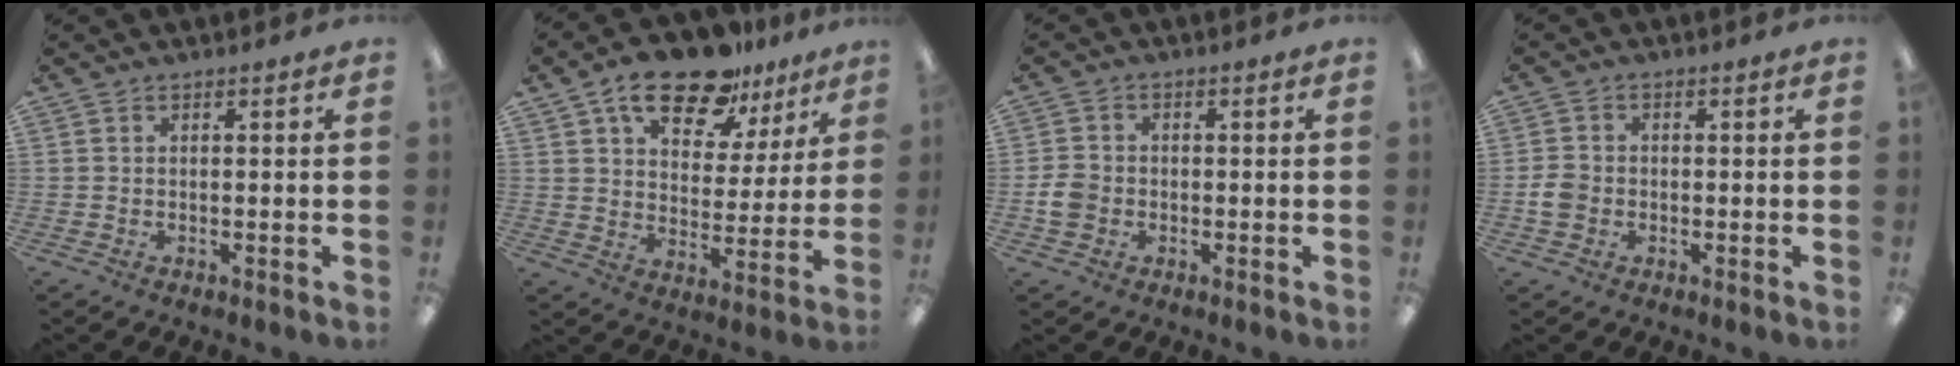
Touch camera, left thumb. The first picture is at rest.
{"total": 16.2, "force": [11.7, 7.5, 8.3], "torque": [-0.137, -0.060, 0.206]}
{"total": 4.5, "force": [-0.9, 3.7, 2.4], "torque": [-0.046, 0.008, -0.015]}
{"total": 3.7, "force": [-0.8, 3.2, 1.9], "torque": [-0.036, 0.005, -0.015]}